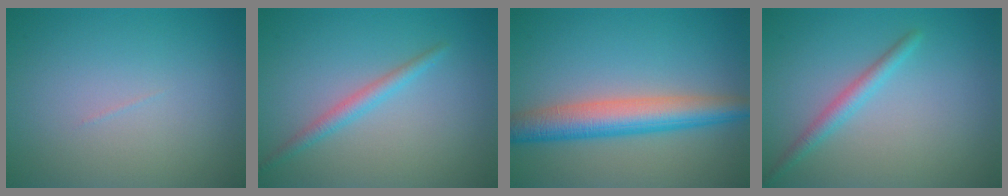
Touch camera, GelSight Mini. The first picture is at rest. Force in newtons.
{"total": 1.8, "press": 1.8, "slide": 0.1}
{"total": 5.8, "press": 5.8, "slide": 0.1}
{"total": 1.9, "press": 1.9, "slide": 0.1}